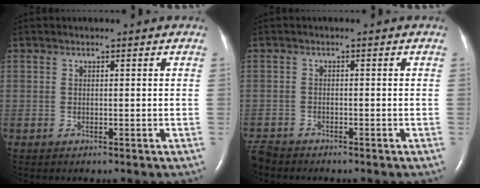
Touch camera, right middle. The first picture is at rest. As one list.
[{"total": 3.2, "force": [-3.1, 0.8, 0.3], "torque": [-0.007, -0.011, -0.059]}]